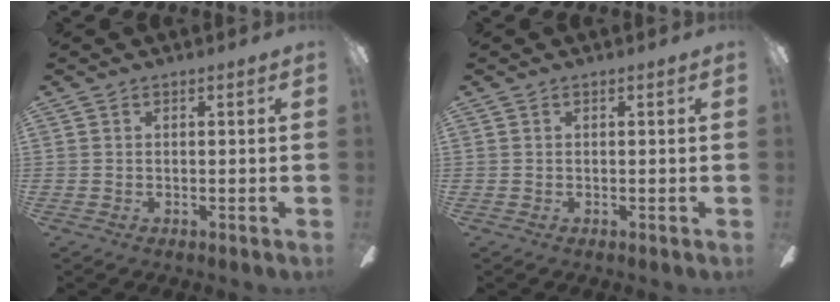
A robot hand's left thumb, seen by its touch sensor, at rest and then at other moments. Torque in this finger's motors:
{"motor_torque": [0.00, 0.00, -0.20, 0.17, 0.00]}